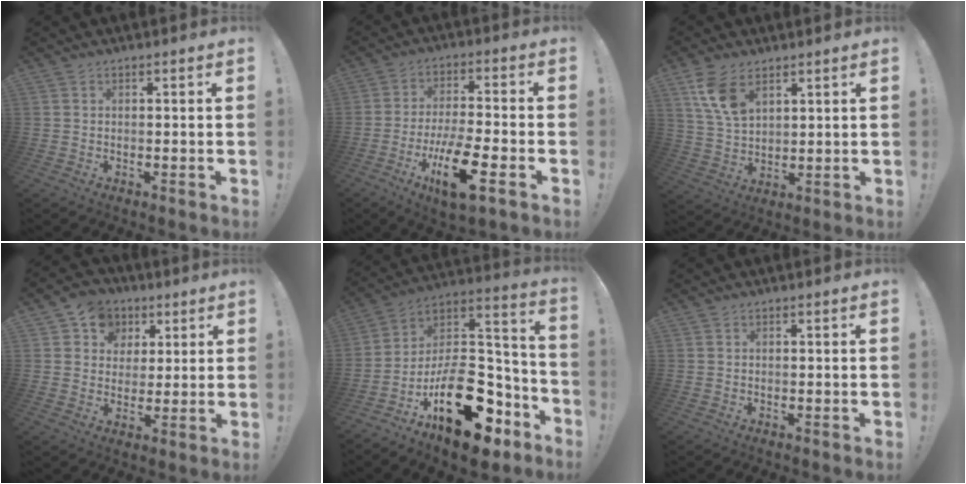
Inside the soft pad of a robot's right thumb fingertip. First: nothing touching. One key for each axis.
{"total": 13.2, "fx": -6.0, "fy": 3.8, "fz": 11.1, "tx": -0.201, "ty": 0.021, "tz": -0.098}
{"total": 9.8, "fx": 5.6, "fy": 5.4, "fz": 5.9, "tx": -0.115, "ty": -0.017, "tz": 0.107}
{"total": 9.2, "fx": 3.6, "fy": 8.1, "fz": 2.3, "tx": -0.029, "ty": -0.012, "tz": 0.072}
{"total": 24.9, "fx": -10.6, "fy": 13.2, "fz": 18.1, "tx": -0.258, "ty": 0.063, "tz": -0.160}
{"total": 0.0}